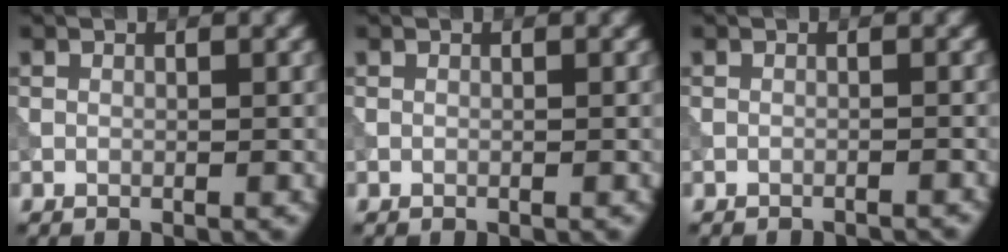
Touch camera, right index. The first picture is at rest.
{"total": 0.0}
{"total": 1.8, "force": [-1.7, 0.2, 0.3], "torque": [0.007, -0.002, -0.024]}